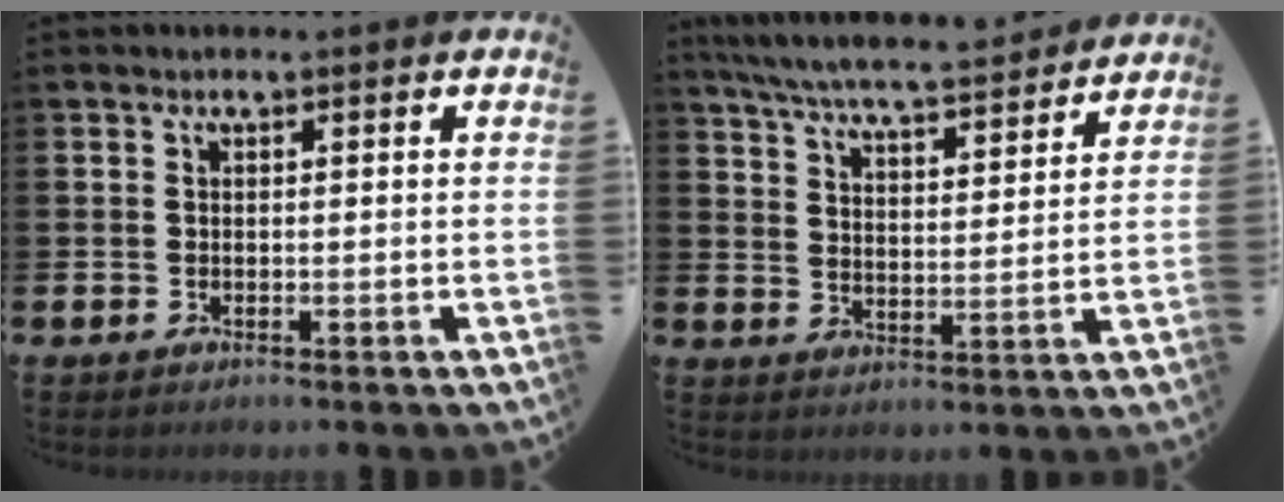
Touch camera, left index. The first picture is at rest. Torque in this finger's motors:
{"motor_torque": [0.93, -1.21, 0.62, 0.20]}